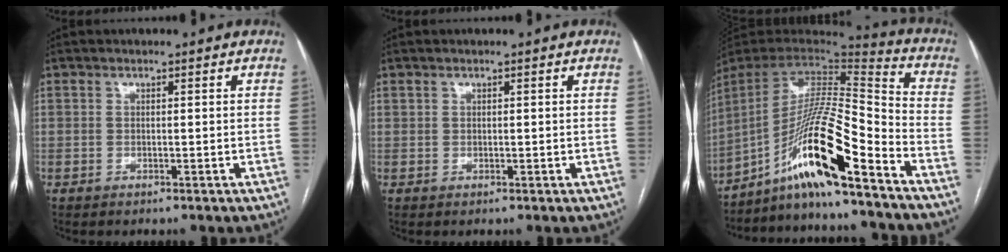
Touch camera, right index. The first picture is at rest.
{"total": 0.7, "force": [0.5, 0.5, 0.3], "torque": [-0.001, 0.001, 0.010]}
{"total": 17.6, "force": [-11.2, 0.2, 13.6], "torque": [-0.261, 0.003, -0.206]}